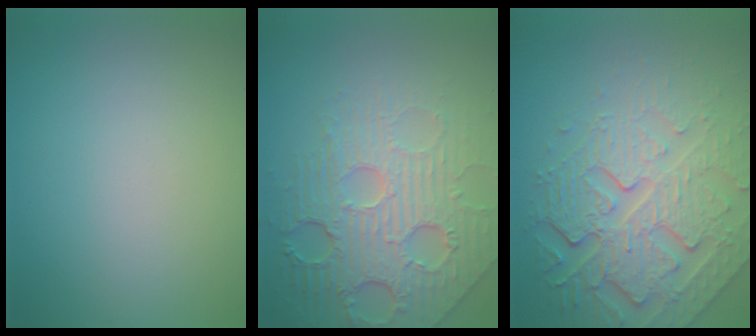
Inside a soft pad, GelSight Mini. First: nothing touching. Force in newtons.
{"total": 7.5, "press": 5.6, "slide": 5.0}
{"total": 6.9, "press": 5.5, "slide": 4.2}